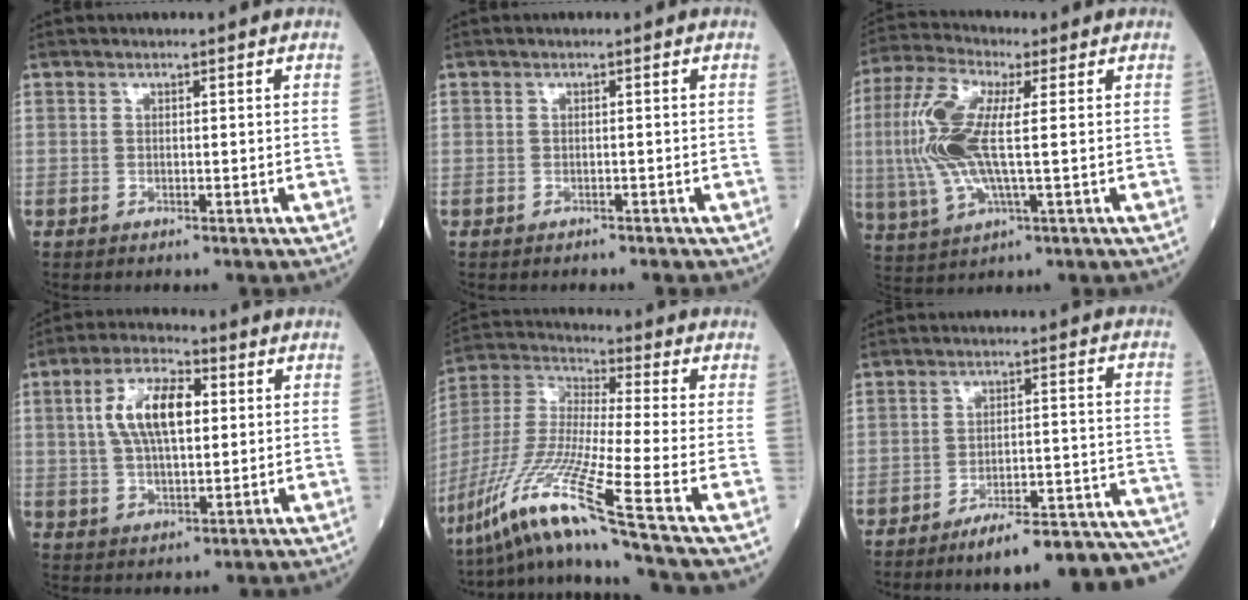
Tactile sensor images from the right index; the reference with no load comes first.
{"total": 1.4, "force": [-1.2, 0.5, 0.5], "torque": [-0.015, -0.003, -0.013]}
{"total": 11.9, "force": [0.9, 3.0, 11.5], "torque": [-0.277, 0.008, 0.015]}
{"total": 10.2, "force": [2.3, 4.0, 9.1], "torque": [-0.180, 0.017, 0.041]}
{"total": 17.1, "force": [-11.1, -2.9, 12.6], "torque": [-0.281, -0.032, -0.209]}
{"total": 16.1, "force": [-14.5, 1.0, 7.0], "torque": [-0.043, 0.039, -0.192]}